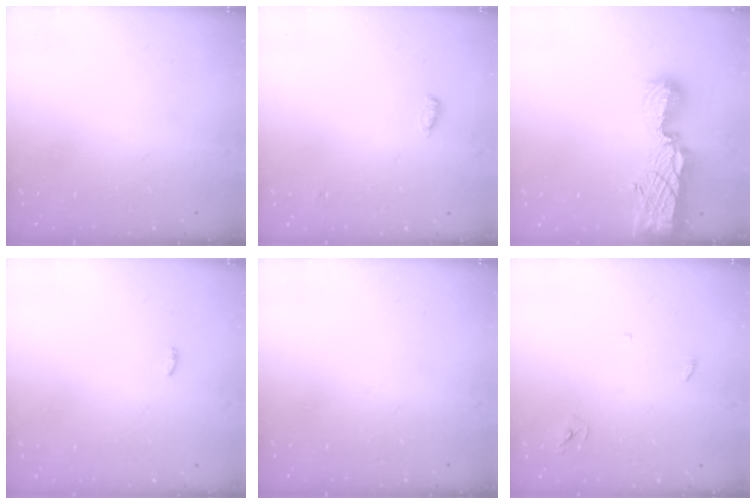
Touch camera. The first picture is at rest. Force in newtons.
{"total": 4.0, "press": 3.8, "slide": 1.1}
{"total": 14.4, "press": 14.3, "slide": 1.7}
{"total": 3.4, "press": 3.3, "slide": 1.0}
{"total": 0.0}
{"total": 2.9, "press": 2.9, "slide": 0.2}